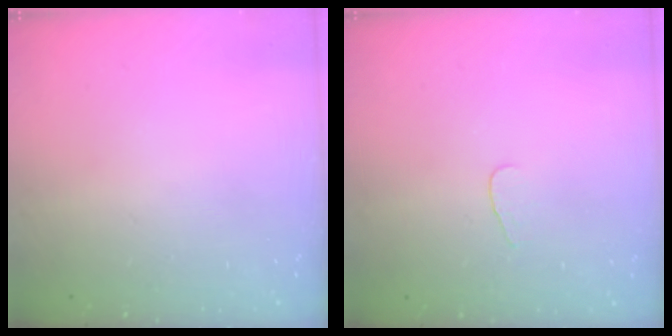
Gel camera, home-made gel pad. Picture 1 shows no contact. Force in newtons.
{"total": 2.8, "press": 2.8, "slide": 0.3}